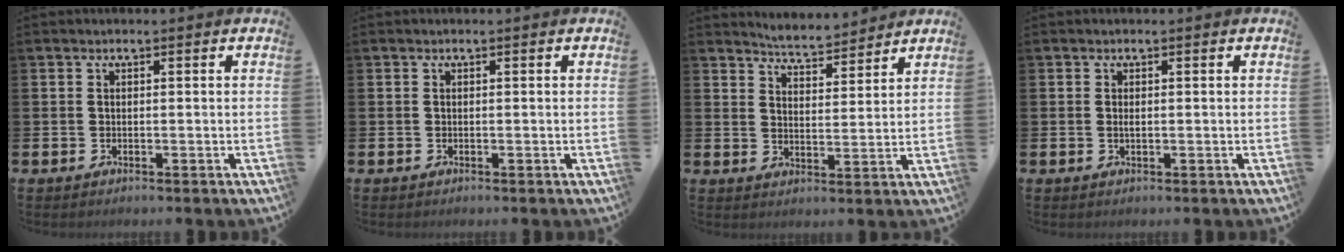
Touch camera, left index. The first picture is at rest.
{"total": 0.0}
{"total": 5.2, "force": [5.2, 0.2, 0.1], "torque": [-0.016, -0.035, 0.092]}
{"total": 0.7, "force": [0.1, 0.3, 0.6], "torque": [-0.018, 0.003, 0.002]}